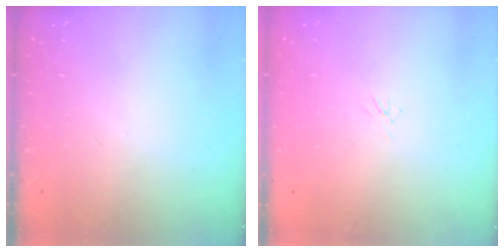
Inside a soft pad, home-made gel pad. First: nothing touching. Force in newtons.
{"total": 1.1, "press": 1.0, "slide": 0.3}